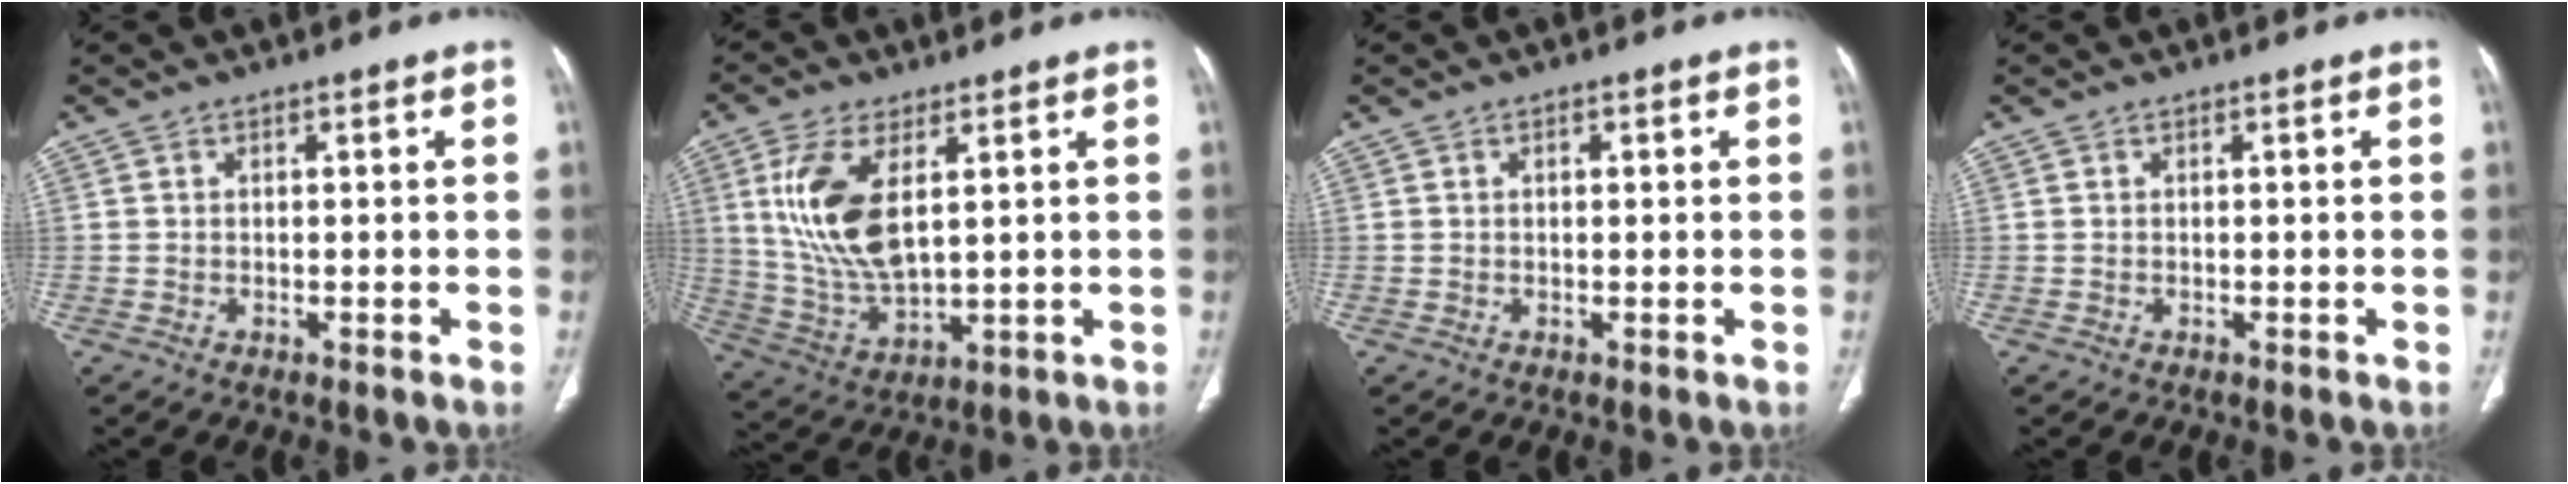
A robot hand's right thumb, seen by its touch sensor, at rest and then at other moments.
{"total": 13.9, "force": [4.0, 6.4, 11.7], "torque": [-0.246, -0.018, 0.091]}
{"total": 0.8, "force": [0.3, 0.4, 0.6], "torque": [-0.012, 0.002, 0.006]}
{"total": 0.0}